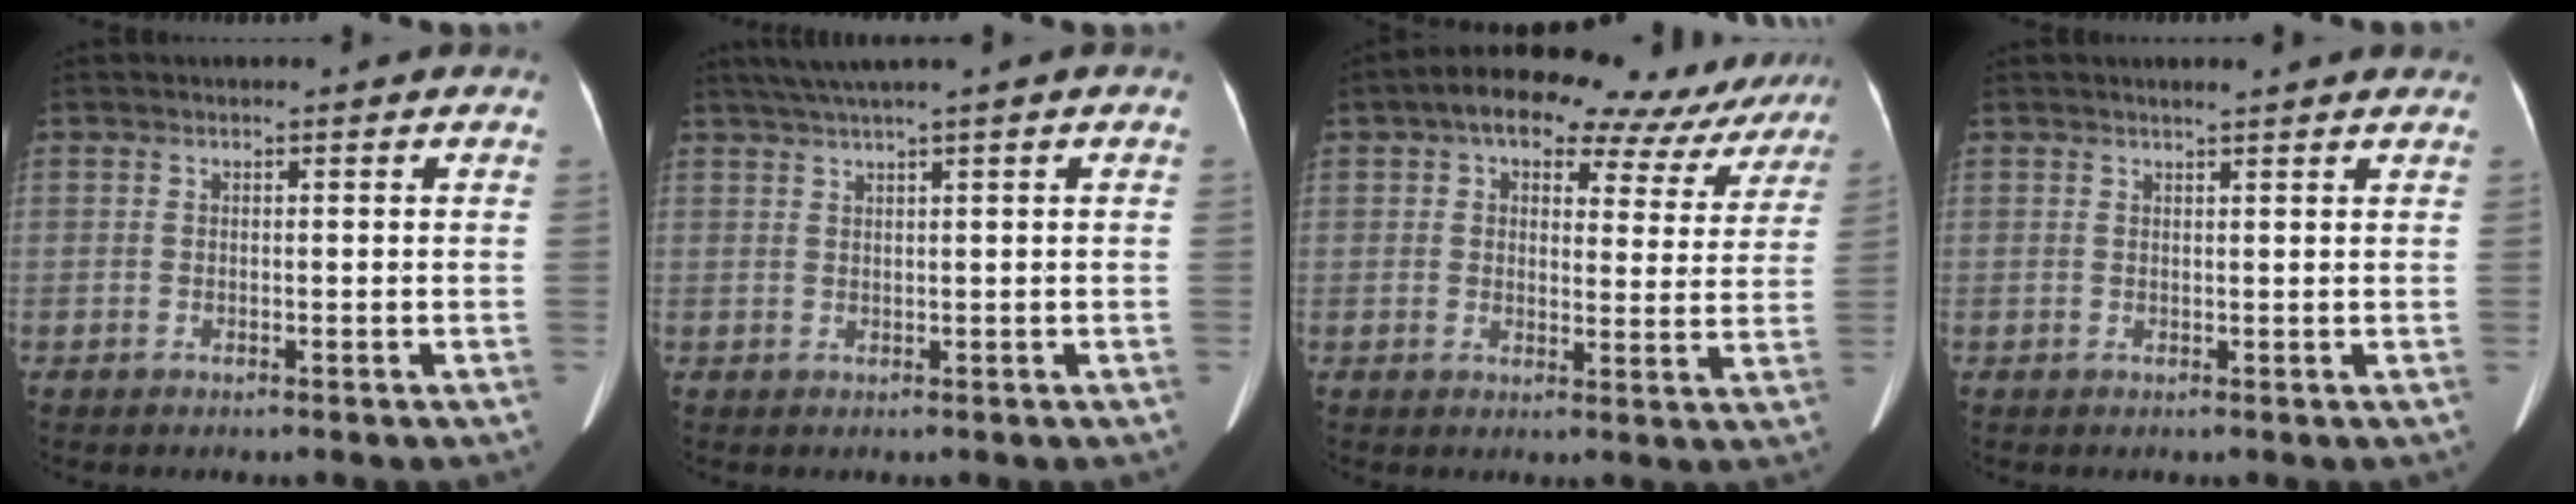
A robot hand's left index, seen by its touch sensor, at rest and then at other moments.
{"total": 3.8, "force": [2.5, -0.9, 2.7], "torque": [-0.057, 0.016, 0.052]}
{"total": 14.9, "force": [11.2, 7.1, 6.8], "torque": [-0.071, 0.039, 0.125]}
{"total": 4.5, "force": [4.1, 0.3, 1.9], "torque": [-0.025, 0.014, 0.041]}